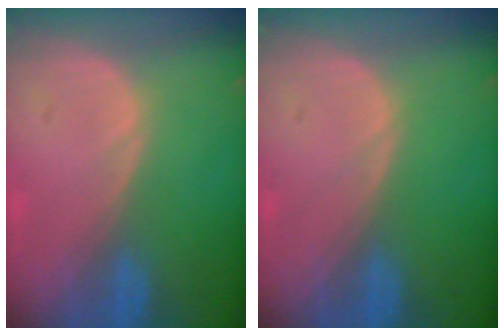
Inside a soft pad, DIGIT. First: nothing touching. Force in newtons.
{"total": 0.0}